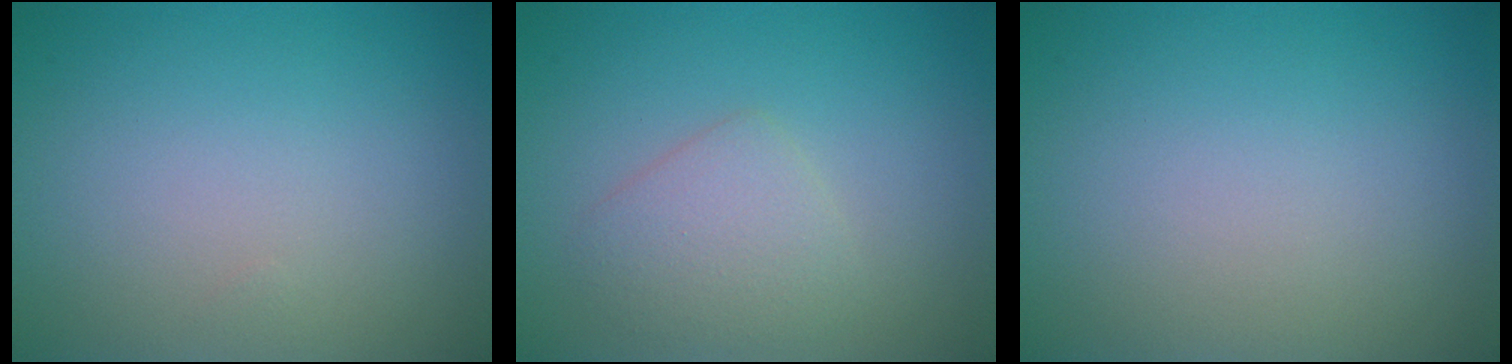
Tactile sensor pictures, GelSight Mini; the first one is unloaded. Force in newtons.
{"total": 2.5, "press": 2.5, "slide": 0.1}
{"total": 0.0}